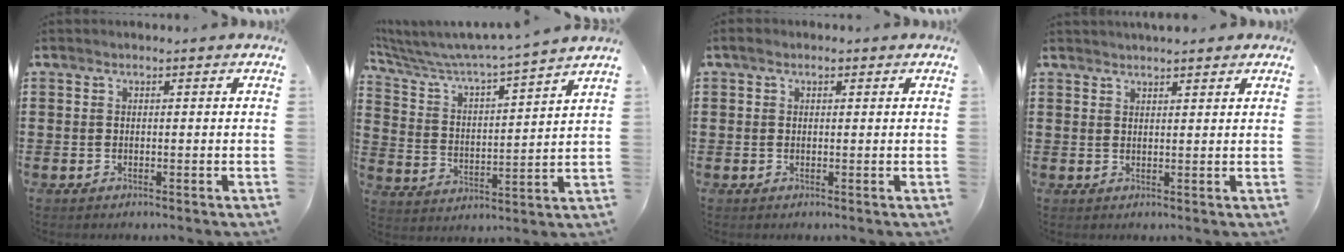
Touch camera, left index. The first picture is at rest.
{"total": 4.5, "force": [4.3, -0.5, 1.1], "torque": [-0.048, -0.043, 0.062]}
{"total": 1.0, "force": [0.1, 0.7, 0.7], "torque": [-0.006, 0.004, -0.002]}
{"total": 1.9, "force": [1.9, 0.1, 0.5], "torque": [-0.013, 0.002, 0.036]}